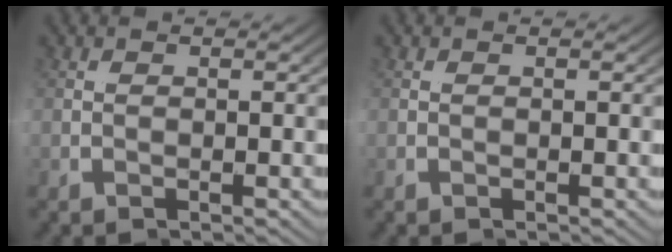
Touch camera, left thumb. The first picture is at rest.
{"total": 0.0}